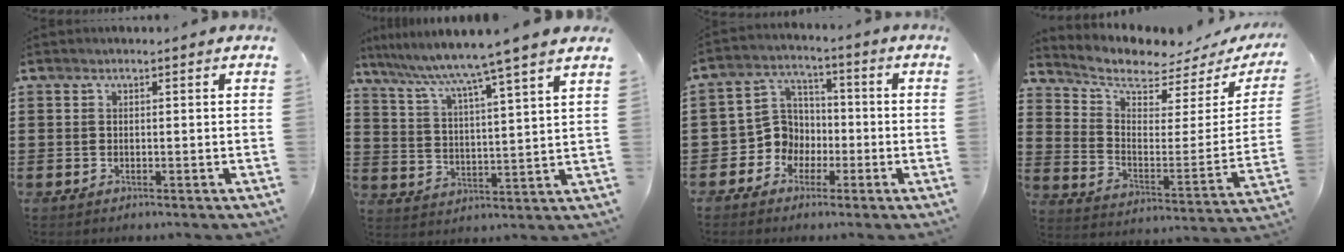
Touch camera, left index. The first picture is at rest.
{"total": 6.6, "force": [5.6, -1.8, 2.9], "torque": [-0.081, -0.049, 0.085]}
{"total": 6.7, "force": [-1.9, 6.1, 2.0], "torque": [-0.076, 0.005, -0.043]}
{"total": 5.0, "force": [4.3, 1.5, 2.0], "torque": [-0.068, -0.040, 0.071]}